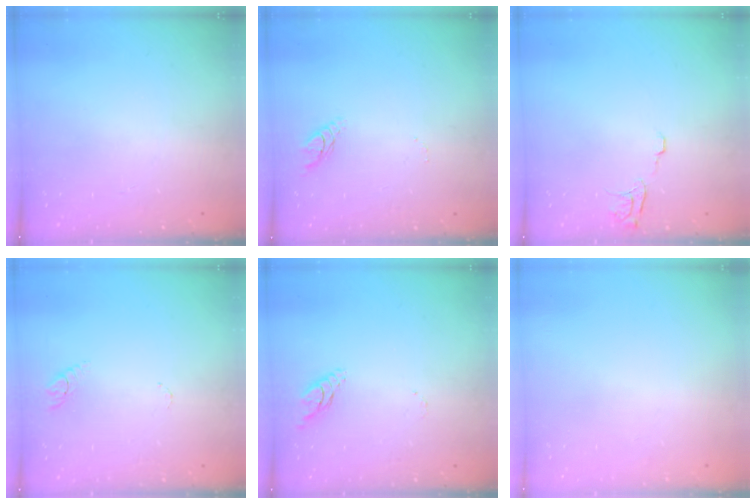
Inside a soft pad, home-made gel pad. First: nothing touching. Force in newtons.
{"total": 4.0, "press": 4.0, "slide": 0.4}
{"total": 5.2, "press": 5.1, "slide": 0.5}
{"total": 2.9, "press": 2.9, "slide": 0.4}
{"total": 5.4, "press": 5.4, "slide": 0.2}
{"total": 0.0}